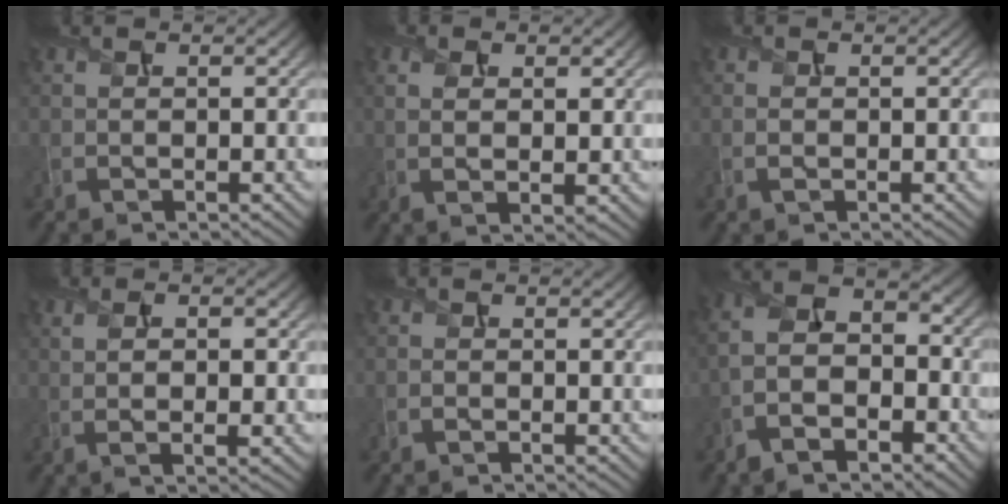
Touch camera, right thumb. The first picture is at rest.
{"total": 3.7, "force": [0.9, 1.8, 3.2], "torque": [-0.065, -0.004, 0.019]}
{"total": 1.1, "force": [-0.3, 0.6, 0.9], "torque": [-0.022, 0.000, -0.008]}
{"total": 3.6, "force": [0.3, 1.1, 3.4], "torque": [-0.066, -0.003, 0.009]}
{"total": 0.8, "force": [-0.4, 0.4, 0.5], "torque": [-0.012, 0.000, -0.009]}
{"total": 9.3, "force": [-4.6, 5.5, 5.9], "torque": [-0.137, -0.022, -0.094]}